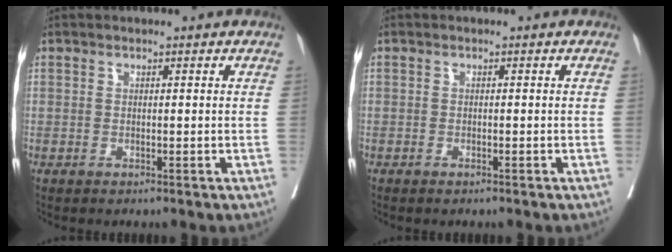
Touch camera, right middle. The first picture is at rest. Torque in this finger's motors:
{"motor_torque": [0.56, -1.58, 0.35, 0.09]}